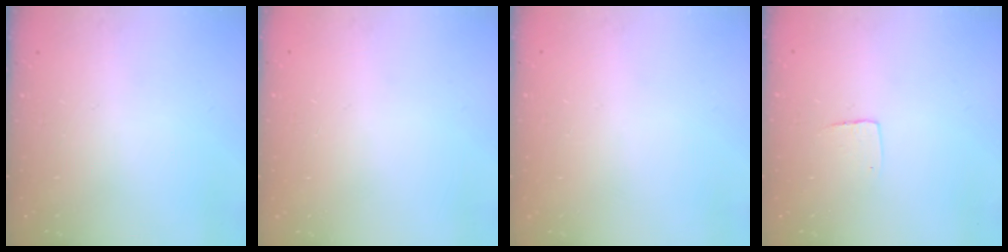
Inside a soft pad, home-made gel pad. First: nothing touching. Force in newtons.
{"total": 0.0}
{"total": 0.0}
{"total": 3.9, "press": 3.8, "slide": 0.3}